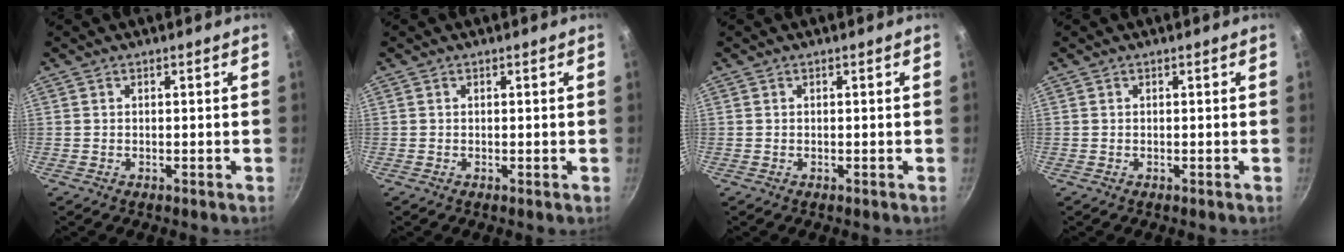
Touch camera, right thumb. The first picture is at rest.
{"total": 0.0}
{"total": 0.0}
{"total": 0.0}